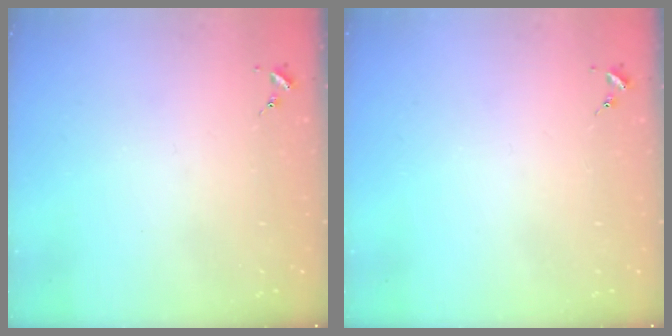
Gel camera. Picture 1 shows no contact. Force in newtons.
{"total": 0.0}